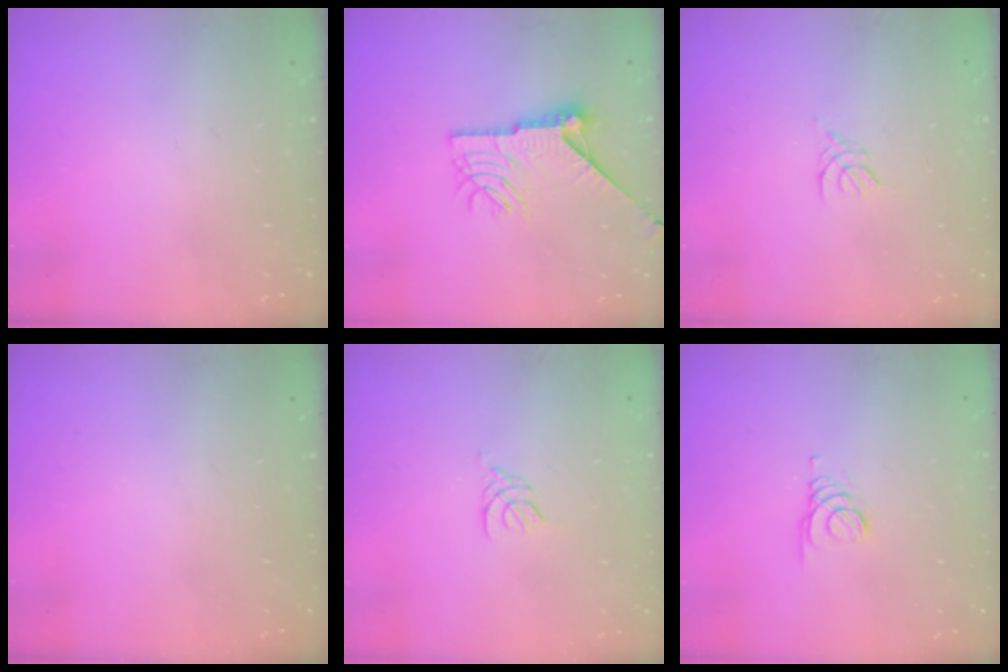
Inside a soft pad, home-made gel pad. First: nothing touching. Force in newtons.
{"total": 13.8, "press": 13.8, "slide": 0.6}
{"total": 2.6, "press": 2.5, "slide": 0.6}
{"total": 0.0}
{"total": 2.4, "press": 2.3, "slide": 0.5}
{"total": 1.6, "press": 1.5, "slide": 0.2}